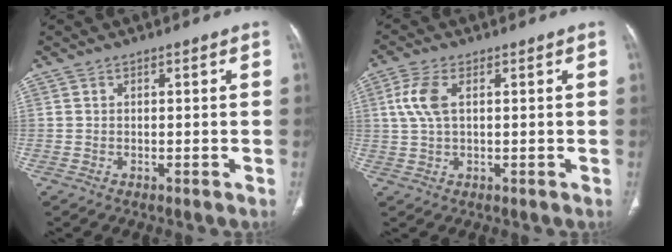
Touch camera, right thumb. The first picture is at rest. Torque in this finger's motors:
{"motor_torque": [0.05, 0.12, 0.24, -0.23, 0.11]}